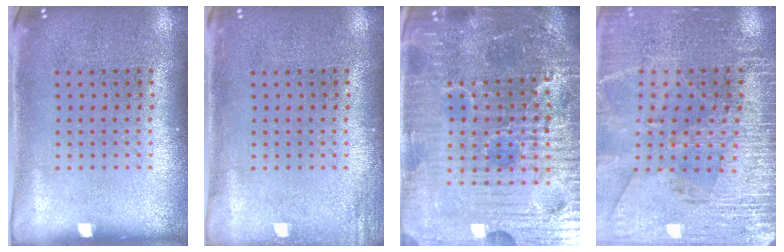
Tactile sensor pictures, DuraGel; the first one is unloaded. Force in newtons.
{"total": 1.2, "press": 1.2, "slide": 0.1}
{"total": 7.1, "press": 6.4, "slide": 3.2}
{"total": 3.0, "press": 2.9, "slide": 0.6}